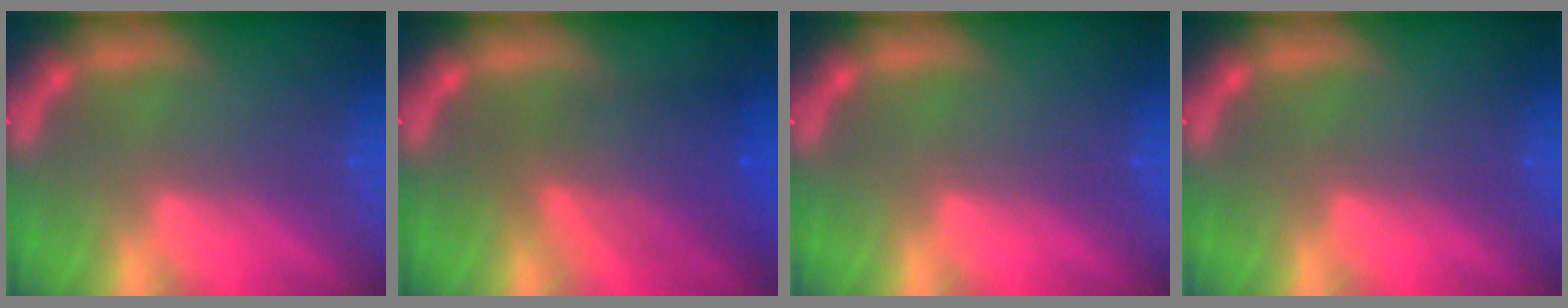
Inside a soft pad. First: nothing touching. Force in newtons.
{"total": 6.6}
{"total": 0.0}
{"total": 0.0}